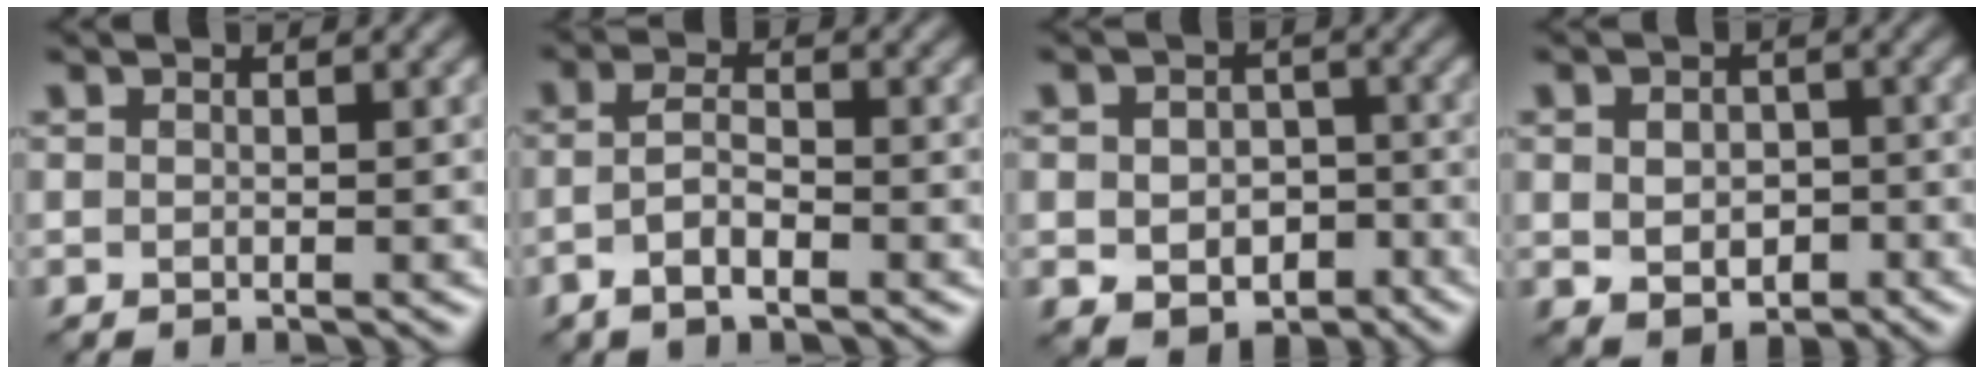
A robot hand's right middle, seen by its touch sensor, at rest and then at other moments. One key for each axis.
{"total": 2.8, "fx": -1.5, "fy": 0.8, "fz": 2.2, "tx": -0.047, "ty": 0.007, "tz": -0.034}
{"total": 5.9, "fx": -2.3, "fy": 4.4, "fz": 3.2, "tx": -0.037, "ty": -0.017, "tz": -0.032}
{"total": 3.6, "fx": -0.7, "fy": 2.7, "fz": 2.2, "tx": -0.035, "ty": -0.007, "tz": -0.008}